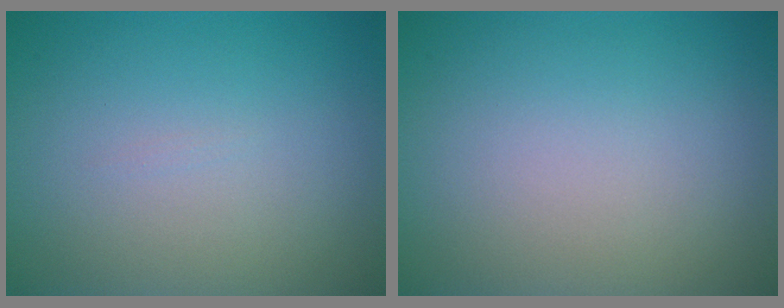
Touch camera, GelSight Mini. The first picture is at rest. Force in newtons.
{"total": 0.0}